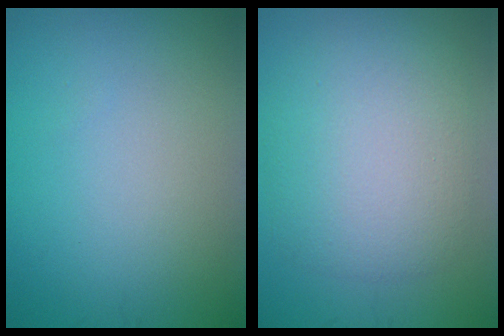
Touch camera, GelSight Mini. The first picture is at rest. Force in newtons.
{"total": 6.0, "press": 6.0, "slide": 0.3}